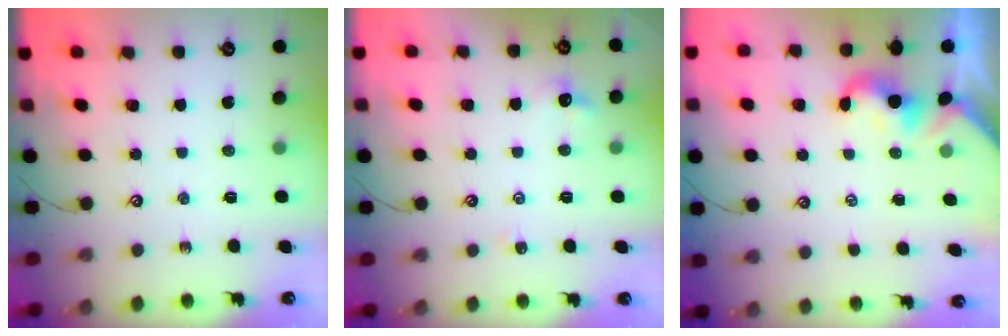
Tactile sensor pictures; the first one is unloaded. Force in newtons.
{"total": 1.3, "press": 1.2, "slide": 0.5}
{"total": 1.9, "press": 1.9, "slide": 0.3}